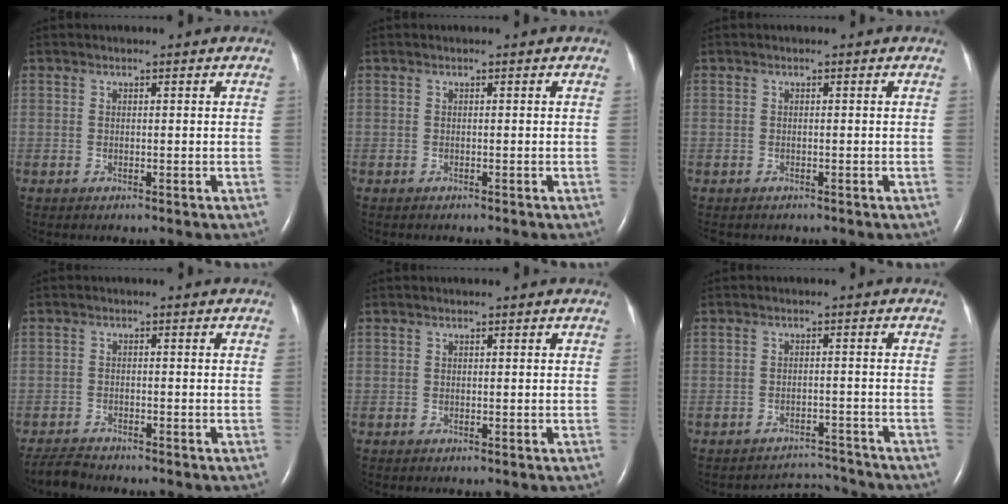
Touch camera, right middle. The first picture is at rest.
{"total": 1.2, "force": [-1.0, 0.2, 0.6], "torque": [-0.010, -0.001, -0.010]}
{"total": 1.5, "force": [-1.3, 0.6, 0.4], "torque": [-0.010, -0.002, -0.014]}
{"total": 3.3, "force": [-3.3, 0.4, 0.4], "torque": [-0.010, -0.015, -0.058]}
{"total": 0.0}
{"total": 4.6, "force": [-4.3, -0.1, -1.8], "torque": [0.025, 0.012, -0.059]}